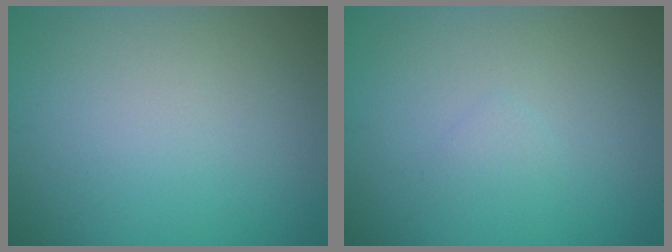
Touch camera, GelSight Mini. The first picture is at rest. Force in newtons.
{"total": 0.6, "press": 0.6, "slide": 0.0}